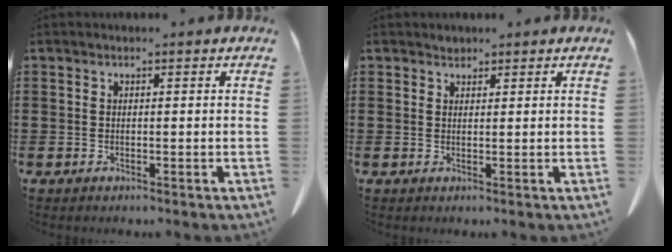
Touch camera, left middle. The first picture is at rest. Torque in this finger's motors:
{"motor_torque": [-0.17, 0.18, 0.00, 0.00]}